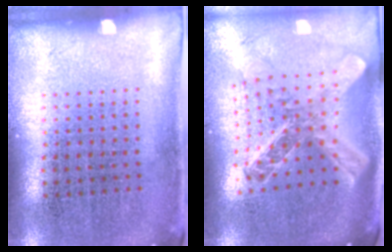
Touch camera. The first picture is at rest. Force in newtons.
{"total": 2.6, "press": 1.9, "slide": 1.7}